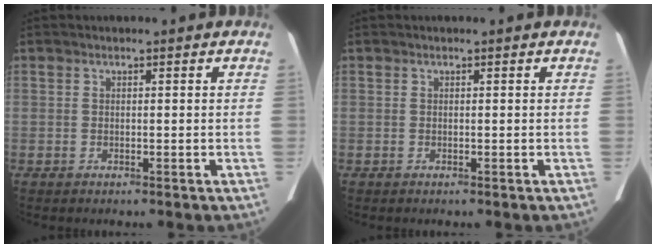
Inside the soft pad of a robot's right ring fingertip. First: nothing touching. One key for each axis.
{"total": 0.0}